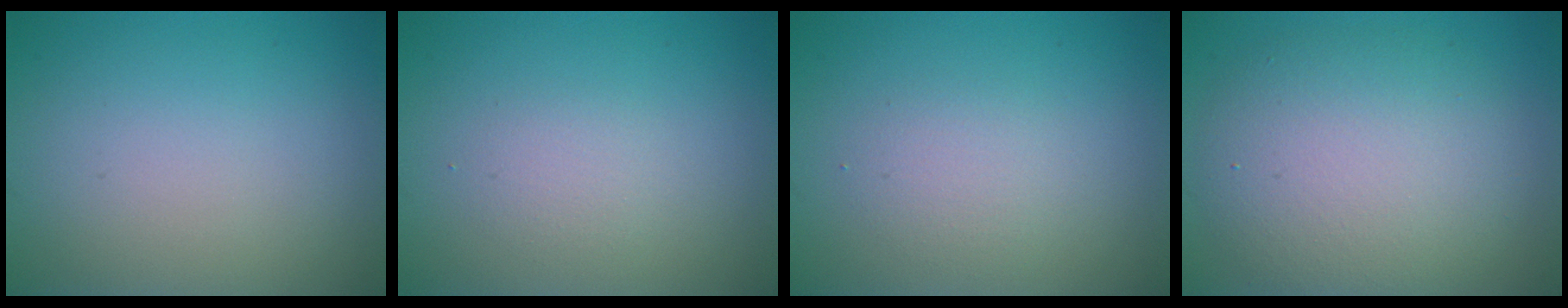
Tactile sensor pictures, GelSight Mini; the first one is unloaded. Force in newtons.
{"total": 1.4, "press": 1.4, "slide": 0.1}
{"total": 1.7, "press": 1.7, "slide": 0.0}
{"total": 7.5, "press": 7.4, "slide": 0.5}